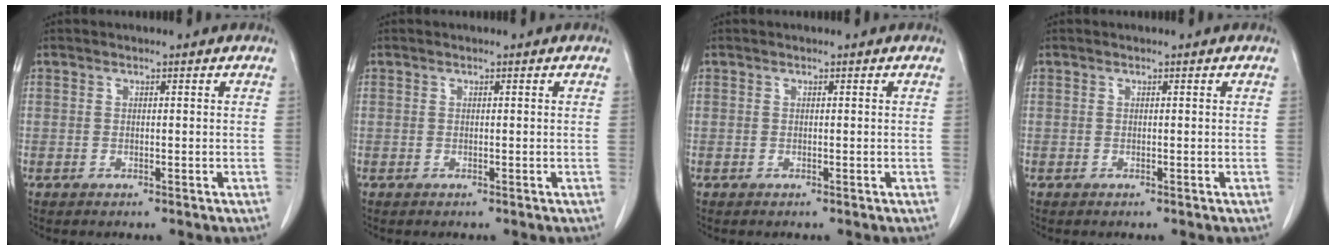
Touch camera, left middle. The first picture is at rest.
{"total": 0.0}
{"total": 0.0}
{"total": 0.0}